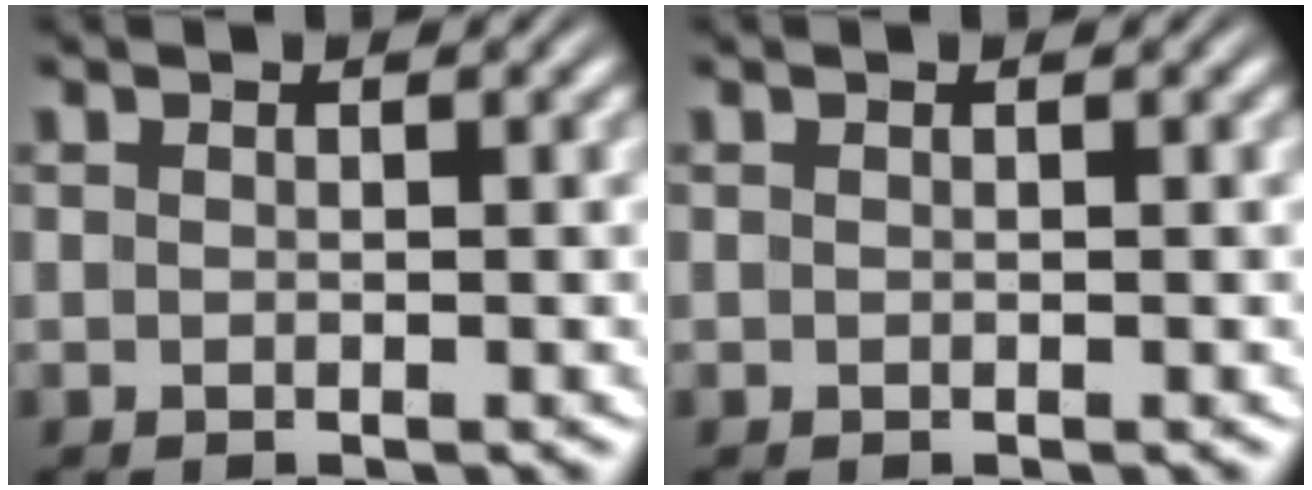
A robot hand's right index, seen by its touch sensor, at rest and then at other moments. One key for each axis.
{"total": 0.0}